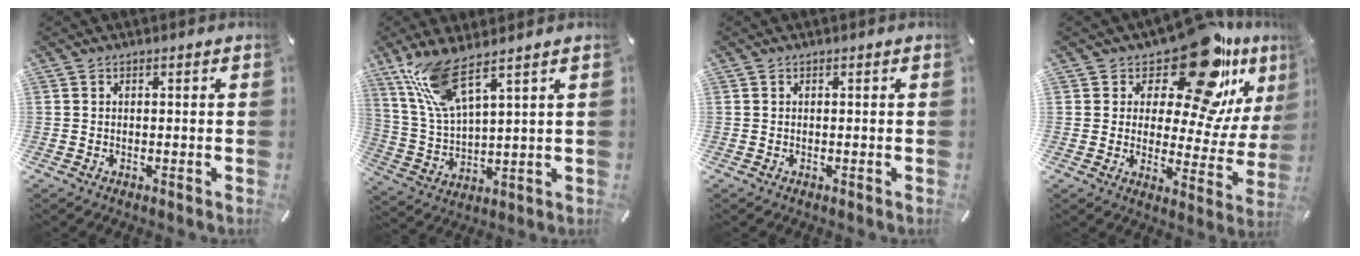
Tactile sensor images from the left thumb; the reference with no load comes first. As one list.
[{"total": 11.4, "force": [7.7, 3.1, 7.9], "torque": [-0.186, -0.019, 0.140]}, {"total": 0.0}, {"total": 19.5, "force": [14.2, 7.2, 11.2], "torque": [-0.158, -0.121, 0.237]}]